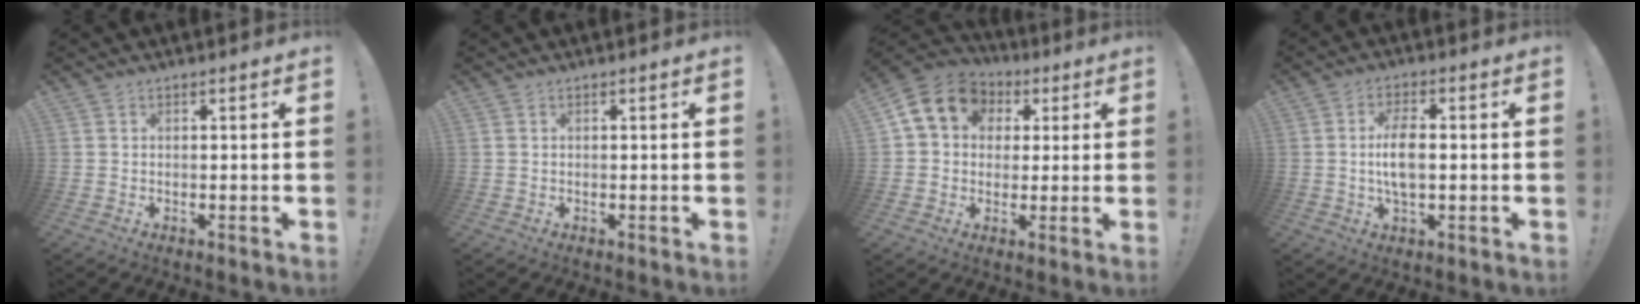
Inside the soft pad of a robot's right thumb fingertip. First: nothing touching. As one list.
[{"total": 0.0}, {"total": 12.2, "force": [3.8, 9.9, 6.0], "torque": [-0.083, -0.005, 0.077]}, {"total": 7.6, "force": [-0.3, 3.3, 6.9], "torque": [-0.131, -0.001, -0.010]}]